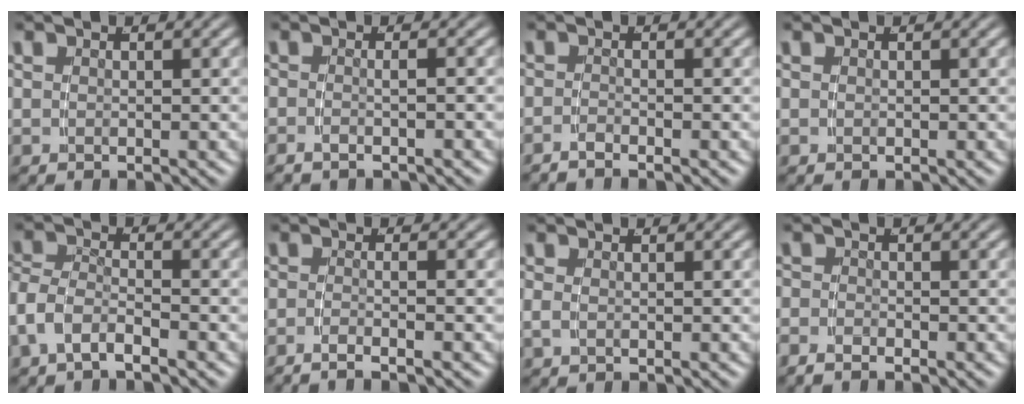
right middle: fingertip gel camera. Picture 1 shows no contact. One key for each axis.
{"total": 1.7, "fx": -1.5, "fy": 0.1, "fz": 0.7, "tx": -0.018, "ty": -0.003, "tz": -0.023}
{"total": 1.5, "fx": -1.4, "fy": -0.3, "fz": 0.4, "tx": -0.010, "ty": -0.005, "tz": -0.025}
{"total": 0.0}
{"total": 3.8, "fx": -2.1, "fy": 2.6, "fz": 1.8, "tx": -0.055, "ty": -0.023, "tz": -0.030}
{"total": 2.7, "fx": -2.3, "fy": -0.3, "fz": 1.4, "tx": -0.030, "ty": -0.005, "tz": -0.036}
{"total": 0.7, "fx": -0.2, "fy": 0.0, "fz": 0.6, "tx": -0.020, "ty": -0.009, "tz": 0.005}
{"total": 1.3, "fx": -1.2, "fy": 0.4, "fz": 0.2, "tx": -0.008, "ty": -0.009, "tz": -0.023}